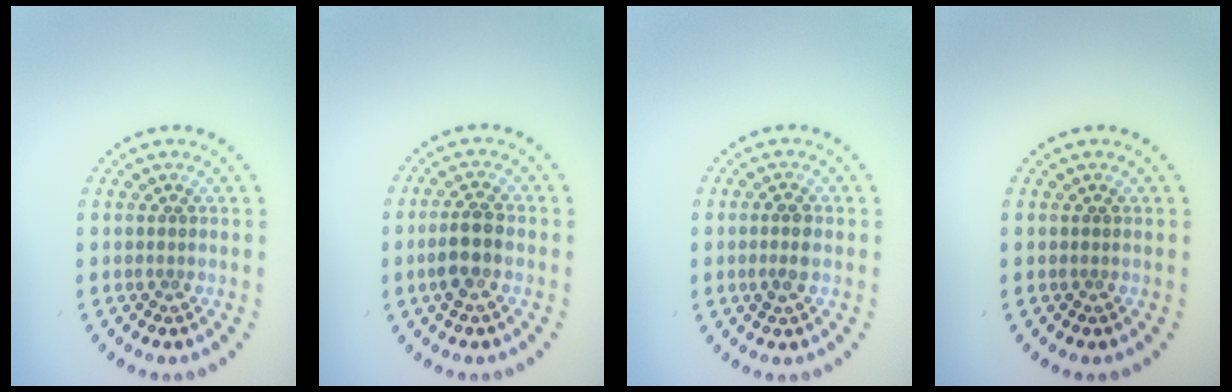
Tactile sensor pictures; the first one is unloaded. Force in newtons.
{"total": 2.9, "press": 2.8, "slide": 1.0}
{"total": 1.7, "press": 1.6, "slide": 0.3}
{"total": 0.0}